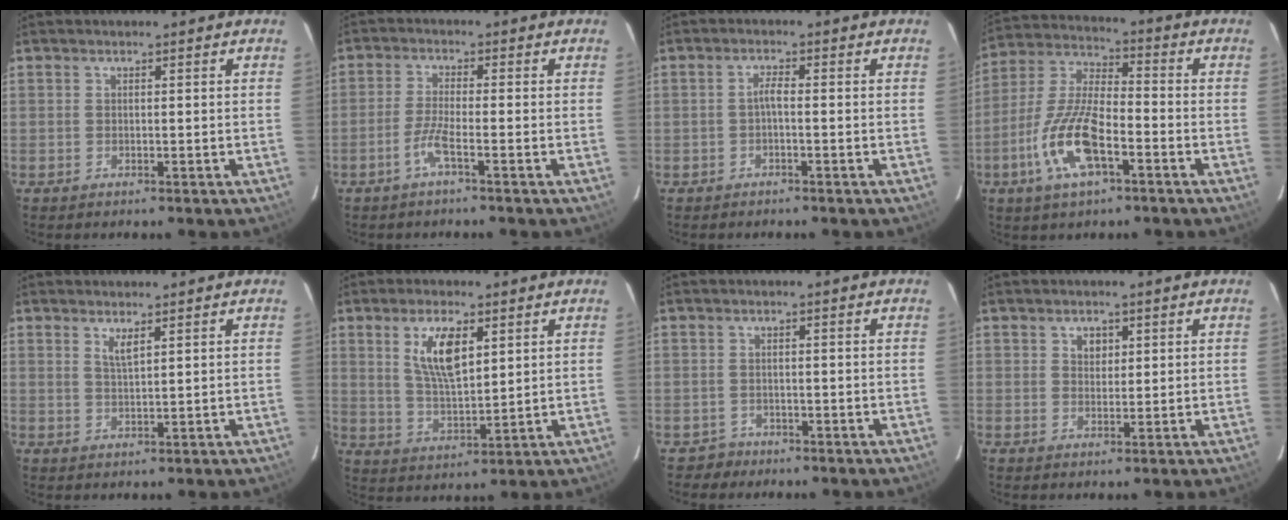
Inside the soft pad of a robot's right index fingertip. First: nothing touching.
{"total": 3.6, "force": [-2.2, -0.1, 2.8], "torque": [-0.070, -0.001, -0.045]}
{"total": 1.6, "force": [-0.7, 0.2, 1.4], "torque": [-0.028, 0.006, -0.013]}
{"total": 14.0, "force": [-6.0, 5.1, 11.6], "torque": [-0.253, -0.005, -0.117]}
{"total": 2.2, "force": [1.4, 0.3, 1.7], "torque": [-0.032, -0.002, 0.024]}
{"total": 9.0, "force": [3.6, 3.5, 7.4], "torque": [-0.136, 0.001, 0.076]}
{"total": 2.2, "force": [-1.5, 1.6, -0.3], "torque": [0.003, 0.008, -0.024]}
{"total": 2.5, "force": [1.0, 2.0, 1.1], "torque": [-0.011, 0.007, 0.019]}